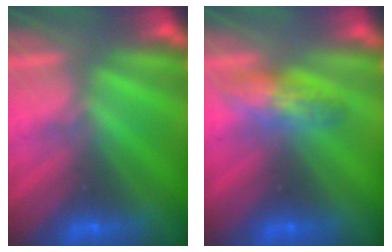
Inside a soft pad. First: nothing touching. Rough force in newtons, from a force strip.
{"total": 2.6}